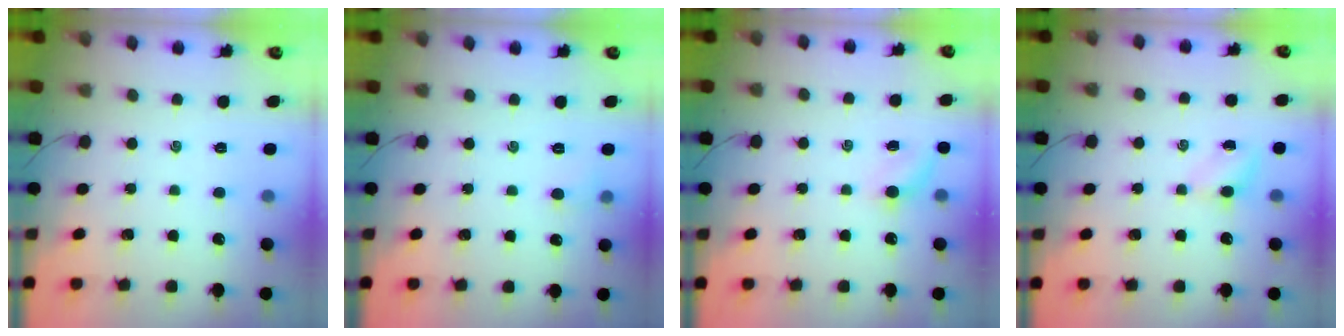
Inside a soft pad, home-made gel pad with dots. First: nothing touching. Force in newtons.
{"total": 3.8, "press": 3.6, "slide": 1.2}
{"total": 5.3, "press": 5.2, "slide": 1.1}
{"total": 4.0, "press": 3.8, "slide": 1.3}